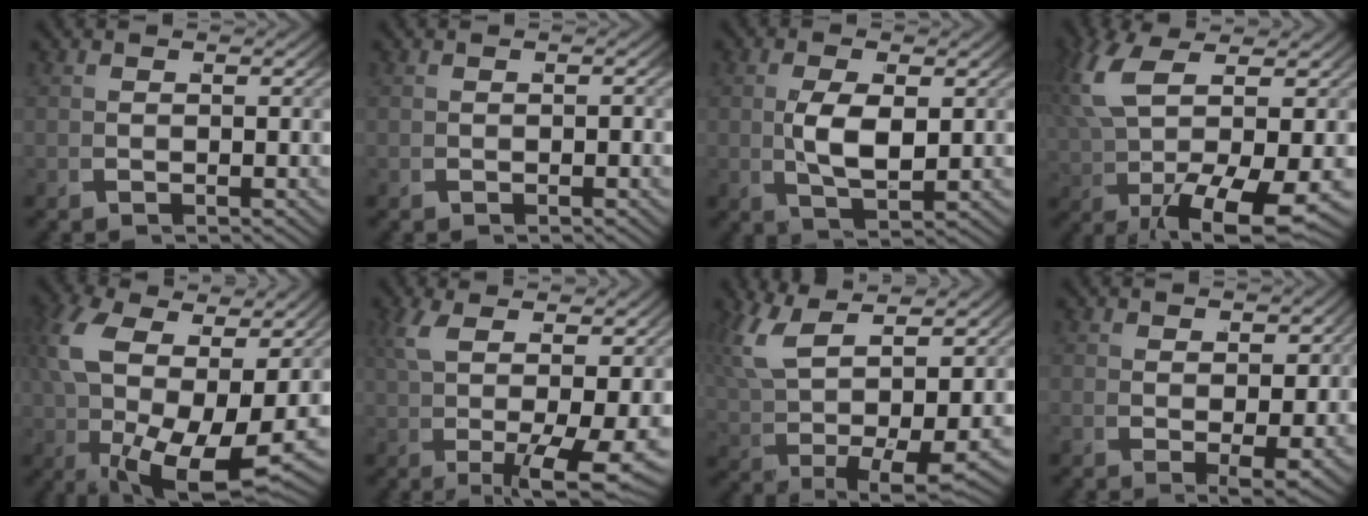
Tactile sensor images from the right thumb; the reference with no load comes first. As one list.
[{"total": 0.0}, {"total": 4.5, "force": [0.4, 2.3, 3.9], "torque": [-0.086, -0.004, 0.013]}, {"total": 8.3, "force": [0.4, 3.7, 7.4], "torque": [-0.165, -0.022, 0.031]}, {"total": 11.5, "force": [-0.4, 6.4, 9.6], "torque": [-0.200, -0.033, 0.016]}, {"total": 5.9, "force": [0.4, 1.4, 5.7], "torque": [-0.102, -0.009, 0.022]}, {"total": 7.7, "force": [2.2, 4.2, 6.0], "torque": [-0.152, -0.013, 0.054]}, {"total": 3.3, "force": [-0.7, 1.9, 2.6], "torque": [-0.034, -0.019, 0.001]}]